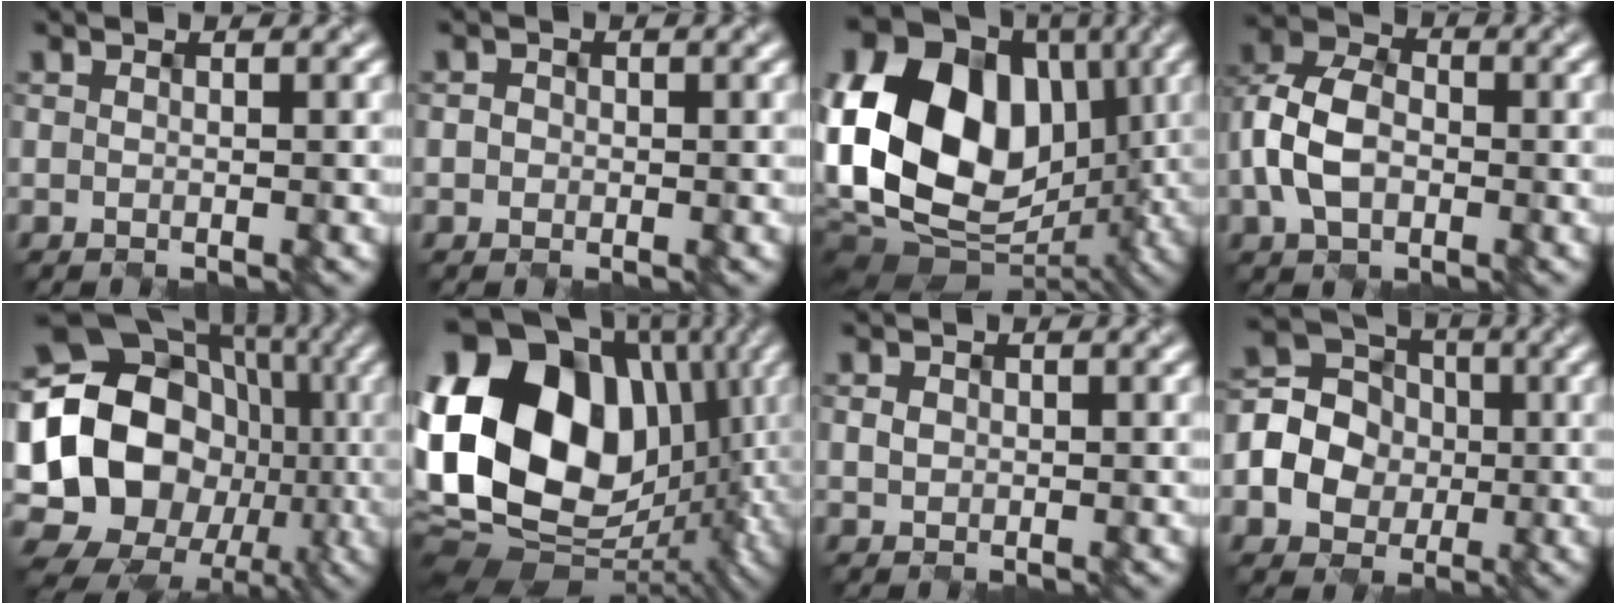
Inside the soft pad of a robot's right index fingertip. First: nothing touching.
{"total": 0.9, "force": [-0.5, 0.7, -0.1], "torque": [0.002, 0.001, -0.008]}
{"total": 18.8, "force": [0.2, 14.3, 12.1], "torque": [-0.206, 0.034, 0.001]}
{"total": 6.0, "force": [-1.2, 4.4, 4.0], "torque": [-0.088, 0.007, -0.031]}
{"total": 20.8, "force": [-4.0, 17.9, 9.8], "torque": [-0.168, 0.013, -0.105]}
{"total": 19.6, "force": [2.3, 15.0, 12.3], "torque": [-0.249, 0.016, 0.057]}
{"total": 0.7, "force": [-0.2, 0.7, 0.1], "torque": [-0.003, -0.001, 0.002]}
{"total": 7.0, "force": [-1.4, 6.2, 2.8], "torque": [-0.062, 0.008, -0.044]}